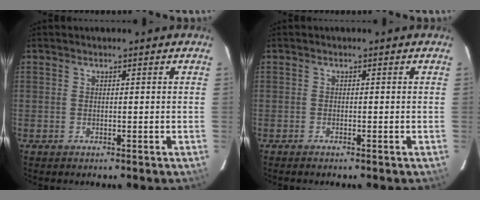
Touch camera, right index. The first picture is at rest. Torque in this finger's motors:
{"motor_torque": [-0.10, -0.05, 0.10, 0.01]}